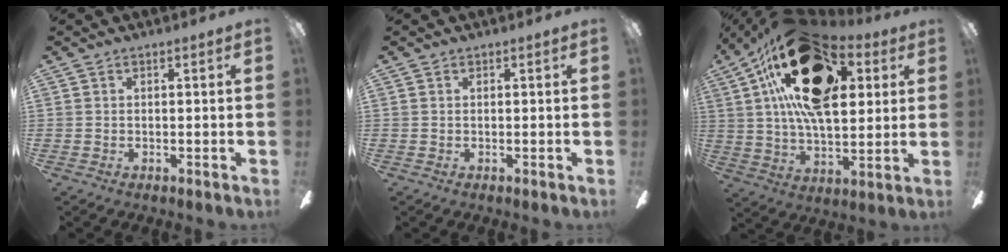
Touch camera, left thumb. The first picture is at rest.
{"total": 0.0}
{"total": 28.1, "force": [11.2, 14.9, 21.1], "torque": [-0.365, -0.027, 0.188]}